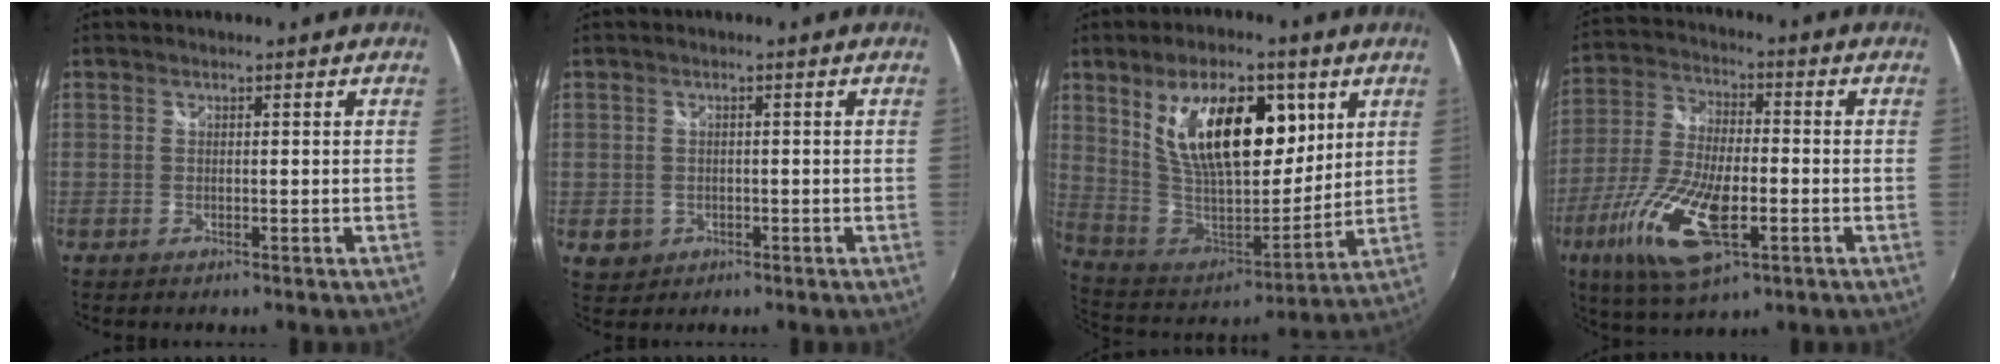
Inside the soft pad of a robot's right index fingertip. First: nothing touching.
{"total": 3.3, "force": [-0.7, 3.1, 0.7], "torque": [-0.018, 0.000, -0.003]}
{"total": 22.6, "force": [8.4, 10.9, 17.9], "torque": [-0.318, 0.005, 0.161]}
{"total": 16.3, "force": [-6.5, 6.0, 13.7], "torque": [-0.289, -0.028, -0.121]}